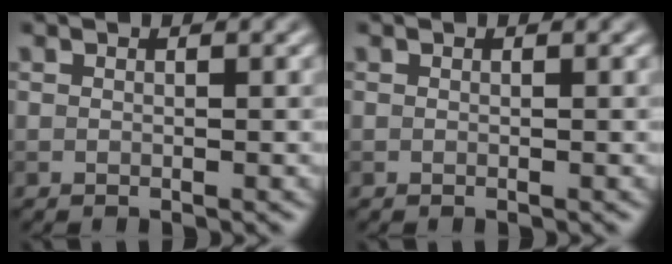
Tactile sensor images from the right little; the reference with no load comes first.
{"total": 0.0}